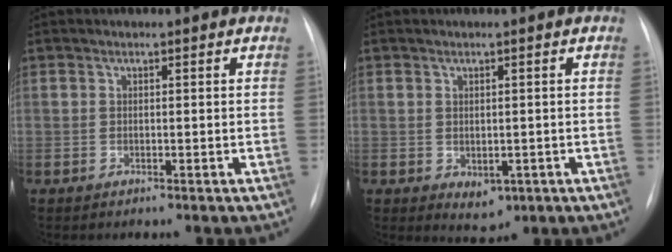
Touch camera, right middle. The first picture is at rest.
{"total": 3.2, "force": [-0.9, 2.2, 2.1], "torque": [-0.026, -0.003, 0.001]}